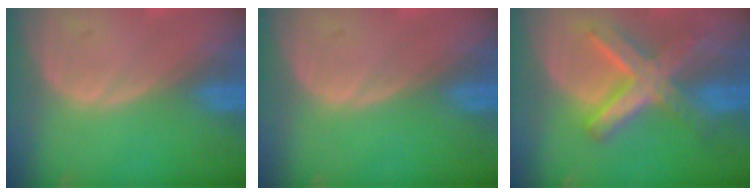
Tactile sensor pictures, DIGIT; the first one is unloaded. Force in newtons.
{"total": 0.0}
{"total": 8.8, "press": 8.8, "slide": 0.7}